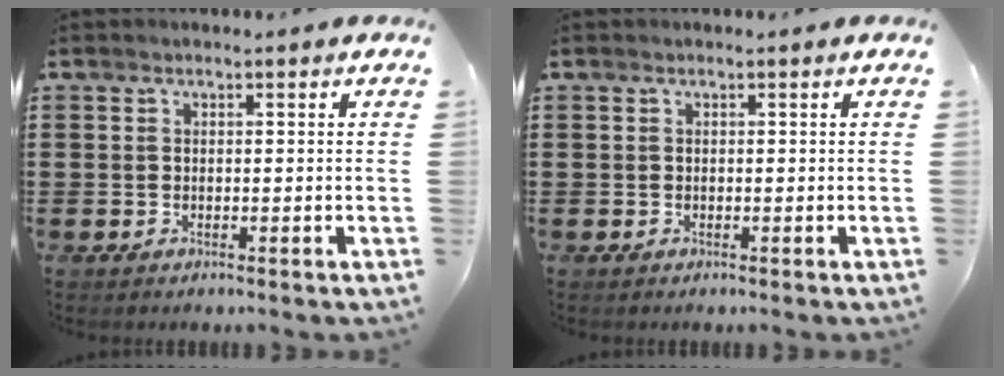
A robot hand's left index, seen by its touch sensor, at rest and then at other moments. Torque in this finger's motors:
{"motor_torque": [-0.08, -0.03, 0.02, -0.01]}